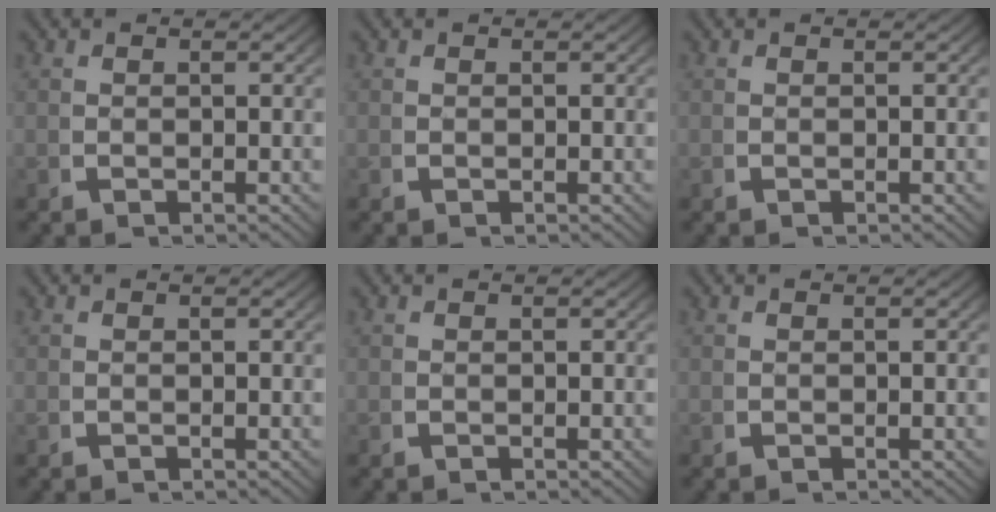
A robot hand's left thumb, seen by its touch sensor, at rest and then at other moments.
{"total": 0.0}
{"total": 0.0}
{"total": 0.0}
{"total": 0.0}
{"total": 0.0}